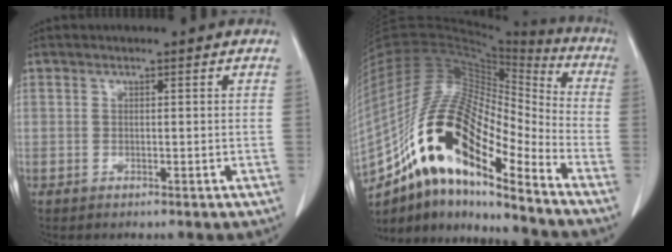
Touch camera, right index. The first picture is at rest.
{"total": 22.0, "force": [-13.0, 6.0, 16.7], "torque": [-0.341, 0.018, -0.230]}